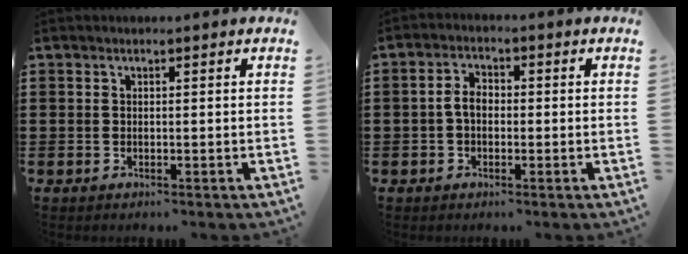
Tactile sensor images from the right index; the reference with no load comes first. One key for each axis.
{"total": 3.2, "fx": -0.5, "fy": 2.0, "fz": 2.5, "tx": -0.056, "ty": 0.003, "tz": -0.013}